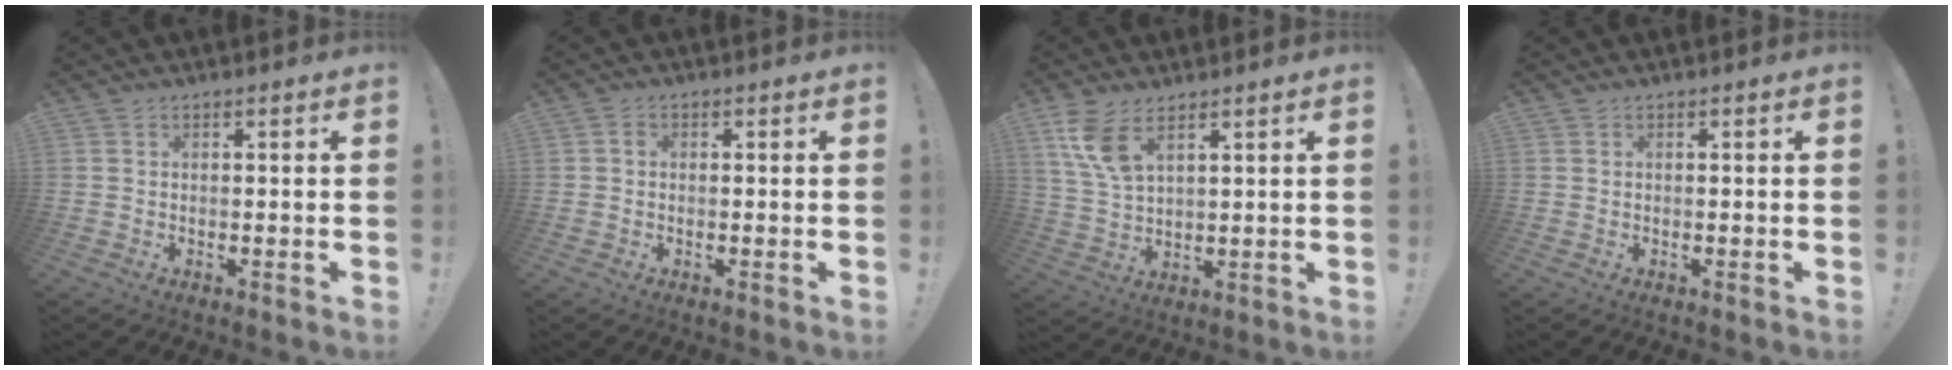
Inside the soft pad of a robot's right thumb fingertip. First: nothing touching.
{"total": 1.6, "force": [-0.3, 1.3, 0.8], "torque": [-0.015, 0.006, -0.007]}
{"total": 8.8, "force": [5.3, 3.8, 5.9], "torque": [-0.120, -0.023, 0.098]}
{"total": 0.0}